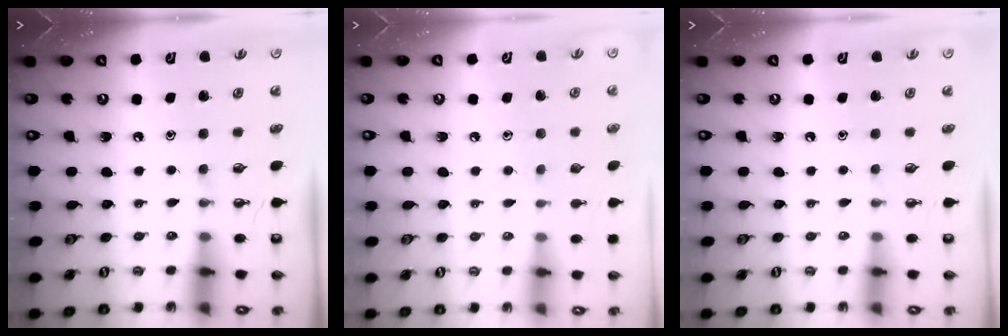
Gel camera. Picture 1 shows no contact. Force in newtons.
{"total": 5.3, "press": 5.2, "slide": 0.5}
{"total": 0.0}